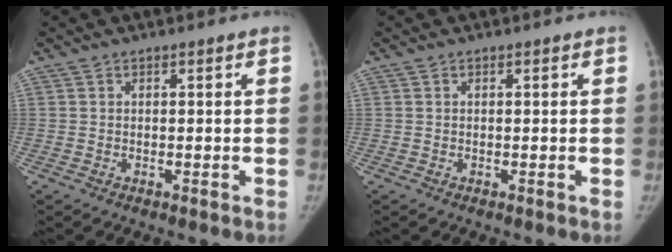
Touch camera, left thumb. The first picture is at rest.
{"total": 0.0}